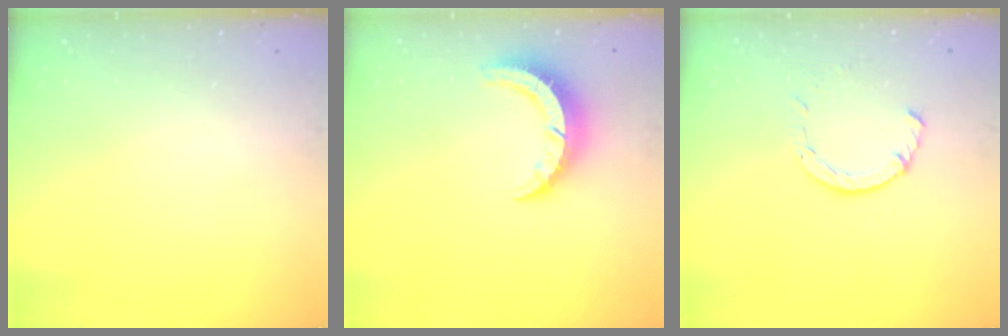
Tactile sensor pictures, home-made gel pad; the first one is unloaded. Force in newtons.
{"total": 7.4, "press": 7.4, "slide": 0.7}
{"total": 2.4, "press": 2.4, "slide": 0.2}